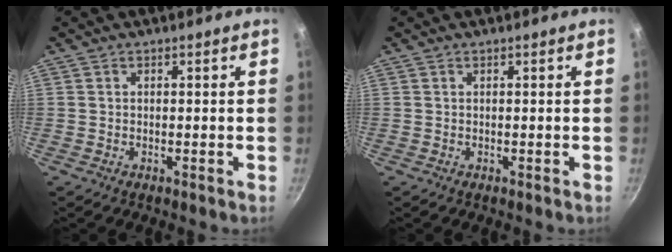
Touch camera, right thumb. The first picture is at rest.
{"total": 0.0}